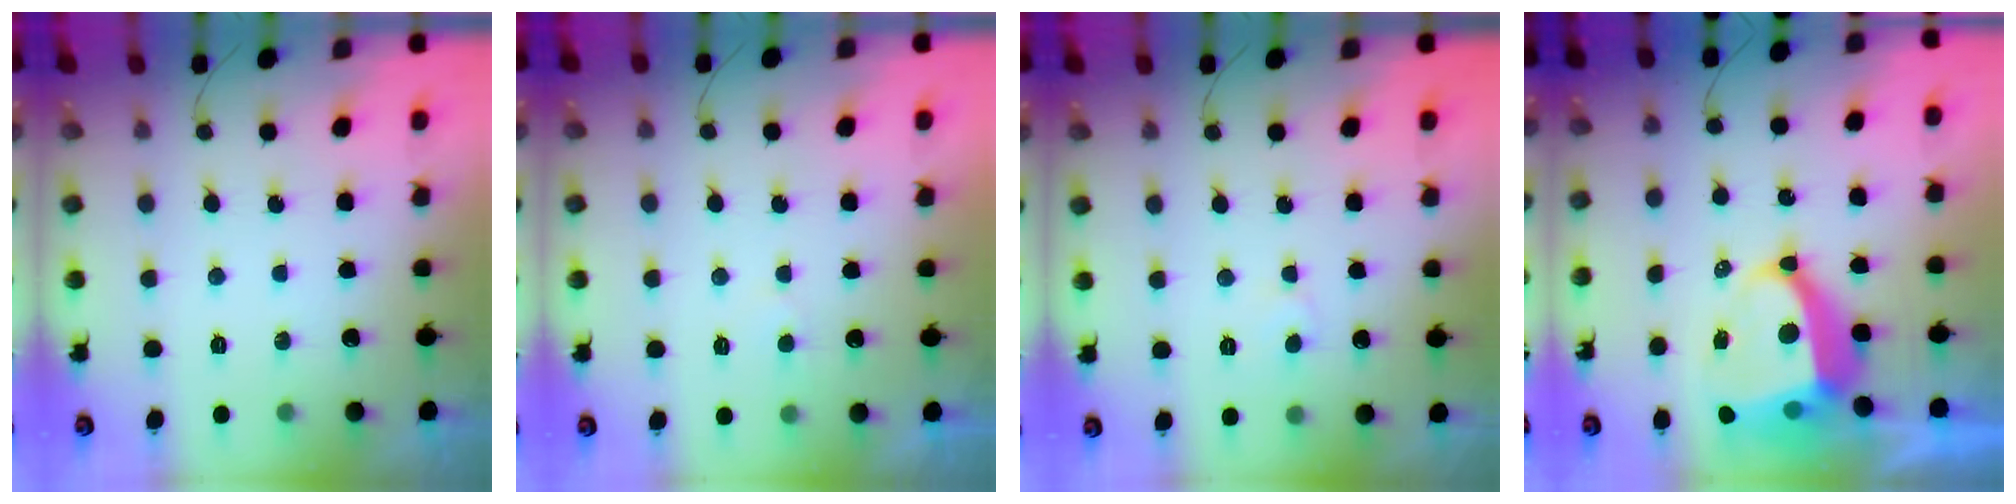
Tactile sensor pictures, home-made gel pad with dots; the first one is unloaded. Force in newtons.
{"total": 2.8, "press": 2.8, "slide": 0.3}
{"total": 3.8, "press": 3.8, "slide": 0.5}
{"total": 11.2, "press": 11.1, "slide": 1.2}